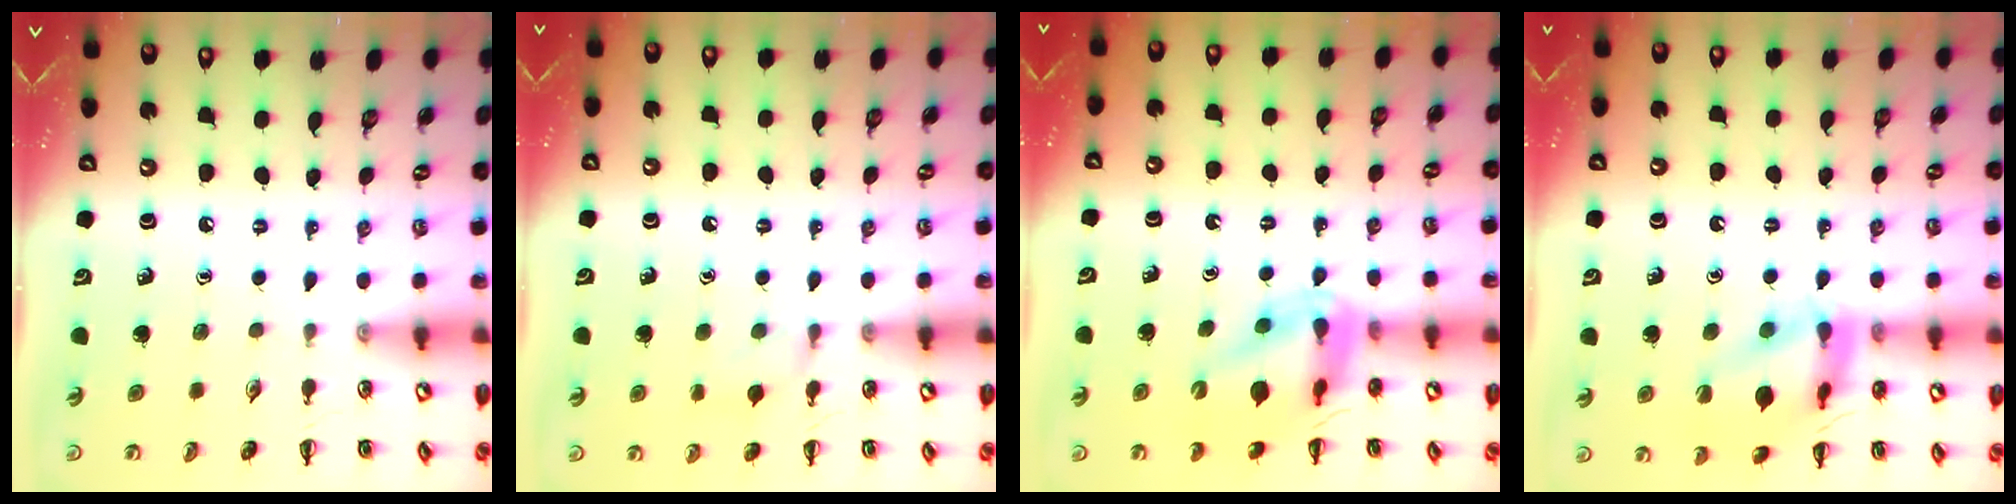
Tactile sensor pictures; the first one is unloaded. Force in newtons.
{"total": 7.4, "press": 7.0, "slide": 2.4}
{"total": 11.9, "press": 11.3, "slide": 3.7}
{"total": 13.5, "press": 13.5, "slide": 0.8}